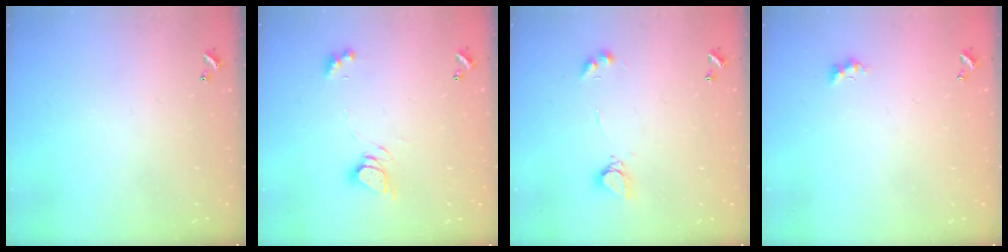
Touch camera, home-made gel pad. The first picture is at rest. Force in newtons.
{"total": 5.0, "press": 5.0, "slide": 0.3}
{"total": 4.9, "press": 4.9, "slide": 0.3}
{"total": 2.7, "press": 2.6, "slide": 0.6}